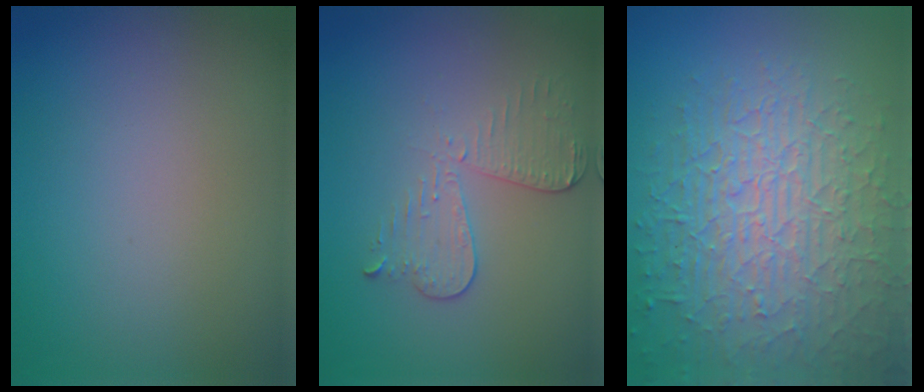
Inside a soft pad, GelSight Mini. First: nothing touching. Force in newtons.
{"total": 3.2, "press": 2.9, "slide": 1.3}
{"total": 9.0, "press": 6.1, "slide": 6.6}